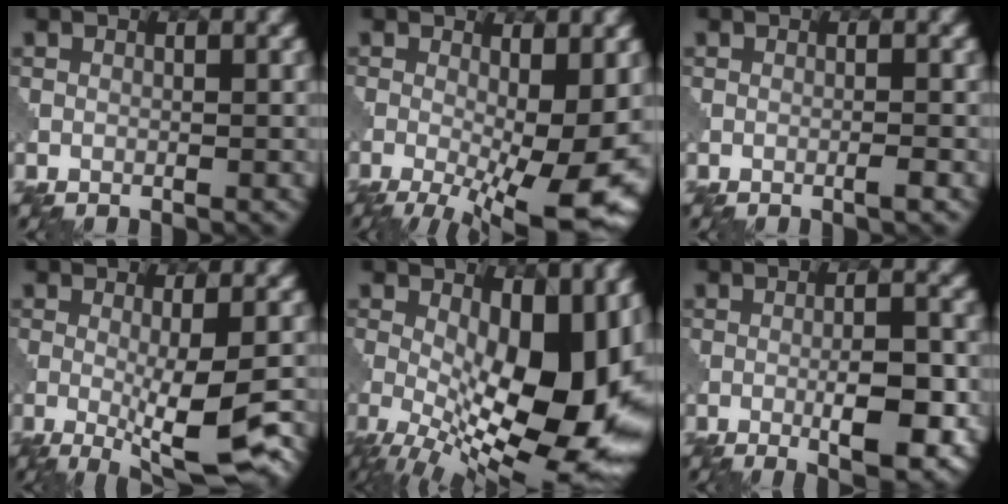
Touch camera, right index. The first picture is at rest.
{"total": 11.6, "force": [-2.4, 4.0, 10.6], "torque": [-0.168, -0.015, -0.030]}
{"total": 0.8, "force": [-0.4, -0.1, 0.7], "torque": [-0.011, 0.003, -0.010]}
{"total": 7.8, "force": [-1.7, 1.8, 7.4], "torque": [-0.108, -0.021, -0.019]}
{"total": 15.7, "force": [-1.2, 7.4, 13.8], "torque": [-0.184, -0.016, -0.010]}
{"total": 5.8, "force": [-1.7, 1.5, 5.3], "torque": [-0.084, 0.001, -0.025]}